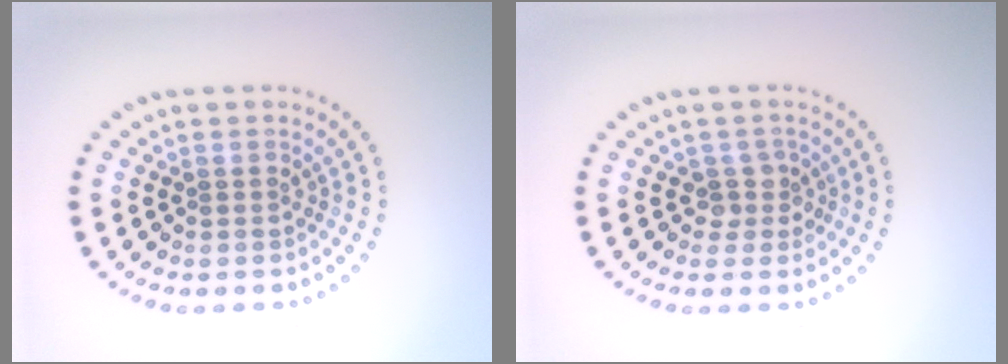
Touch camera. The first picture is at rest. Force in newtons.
{"total": 1.8, "press": 1.2, "slide": 1.3}